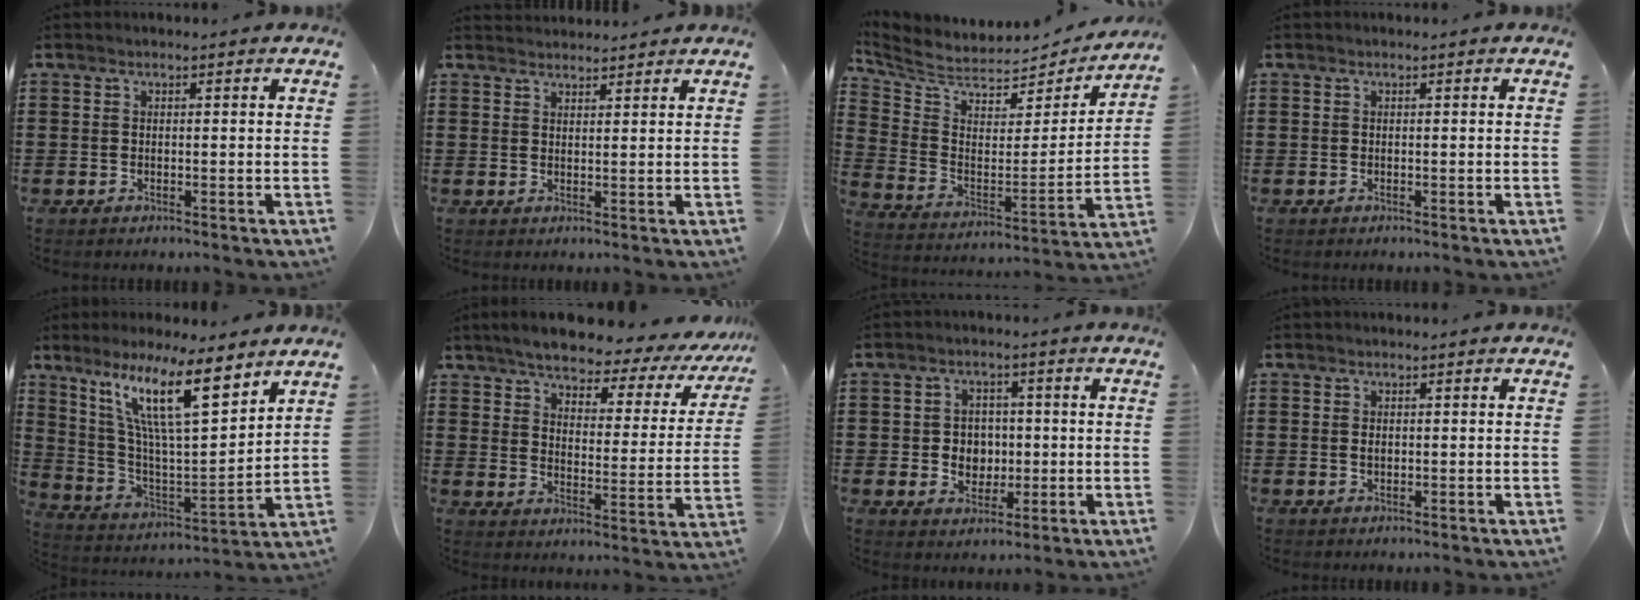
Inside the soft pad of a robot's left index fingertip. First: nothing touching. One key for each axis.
{"total": 1.9, "fx": 1.9, "fy": 0.1, "fz": -0.2, "tx": -0.001, "ty": -0.002, "tz": 0.038}
{"total": 5.7, "fx": 5.0, "fy": 2.2, "fz": 1.6, "tx": -0.065, "ty": -0.044, "tz": 0.084}
{"total": 0.0}
{"total": 14.3, "fx": 9.1, "fy": 2.5, "fz": 10.7, "tx": -0.229, "ty": -0.036, "tz": 0.153}
{"total": 5.2, "fx": 4.7, "fy": 1.0, "fz": 2.1, "tx": -0.068, "ty": -0.031, "tz": 0.074}
{"total": 4.5, "fx": -0.1, "fy": 4.2, "fz": 1.7, "tx": -0.034, "ty": 0.004, "tz": -0.008}
{"total": 0.9, "fx": 0.1, "fy": 0.5, "fz": 0.7, "tx": -0.016, "ty": 0.002, "tz": 0.002}